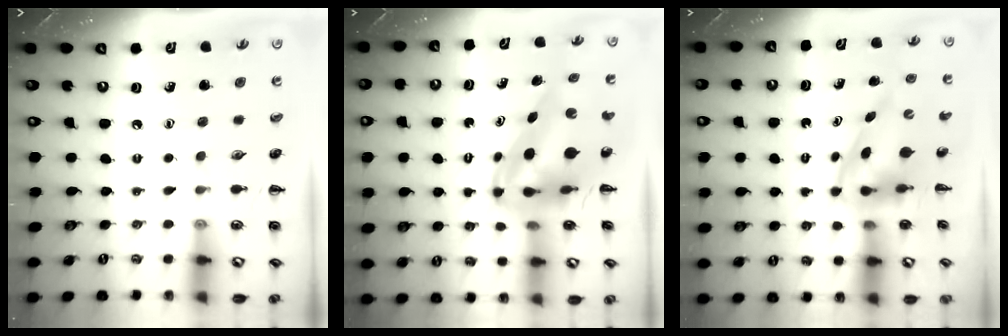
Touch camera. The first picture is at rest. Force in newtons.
{"total": 8.9, "press": 8.5, "slide": 2.6}
{"total": 4.0, "press": 3.9, "slide": 0.8}